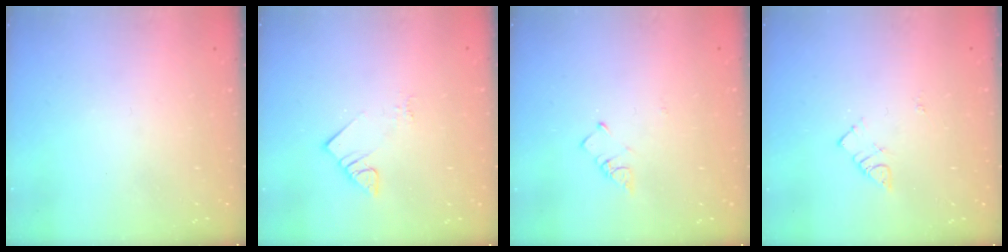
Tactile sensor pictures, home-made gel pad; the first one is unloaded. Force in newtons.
{"total": 4.7, "press": 4.7, "slide": 0.4}
{"total": 2.6, "press": 2.6, "slide": 0.5}
{"total": 3.9, "press": 3.8, "slide": 0.5}